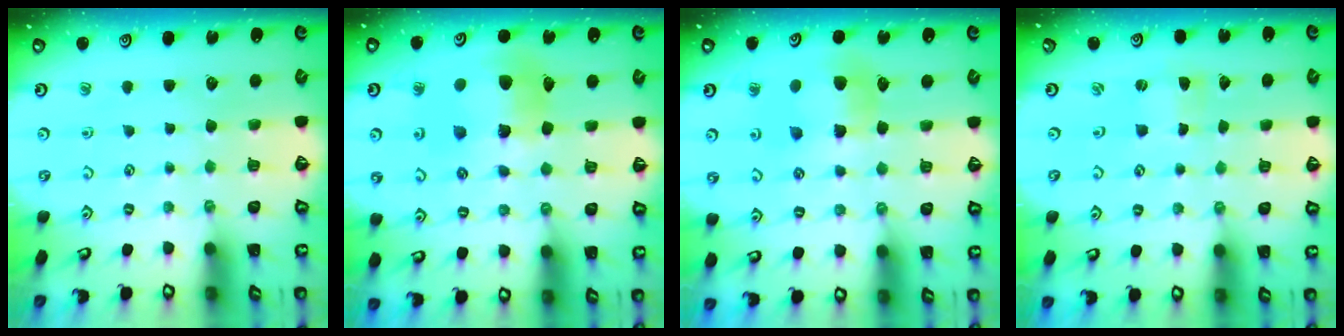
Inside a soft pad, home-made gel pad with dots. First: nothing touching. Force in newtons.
{"total": 10.9, "press": 10.8, "slide": 1.5}
{"total": 7.6, "press": 7.5, "slide": 1.1}
{"total": 0.0}